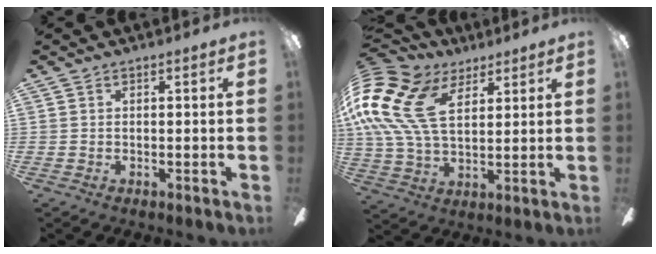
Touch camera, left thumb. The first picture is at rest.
{"total": 19.8, "force": [7.9, 12.4, 13.2], "torque": [-0.310, -0.022, 0.141]}